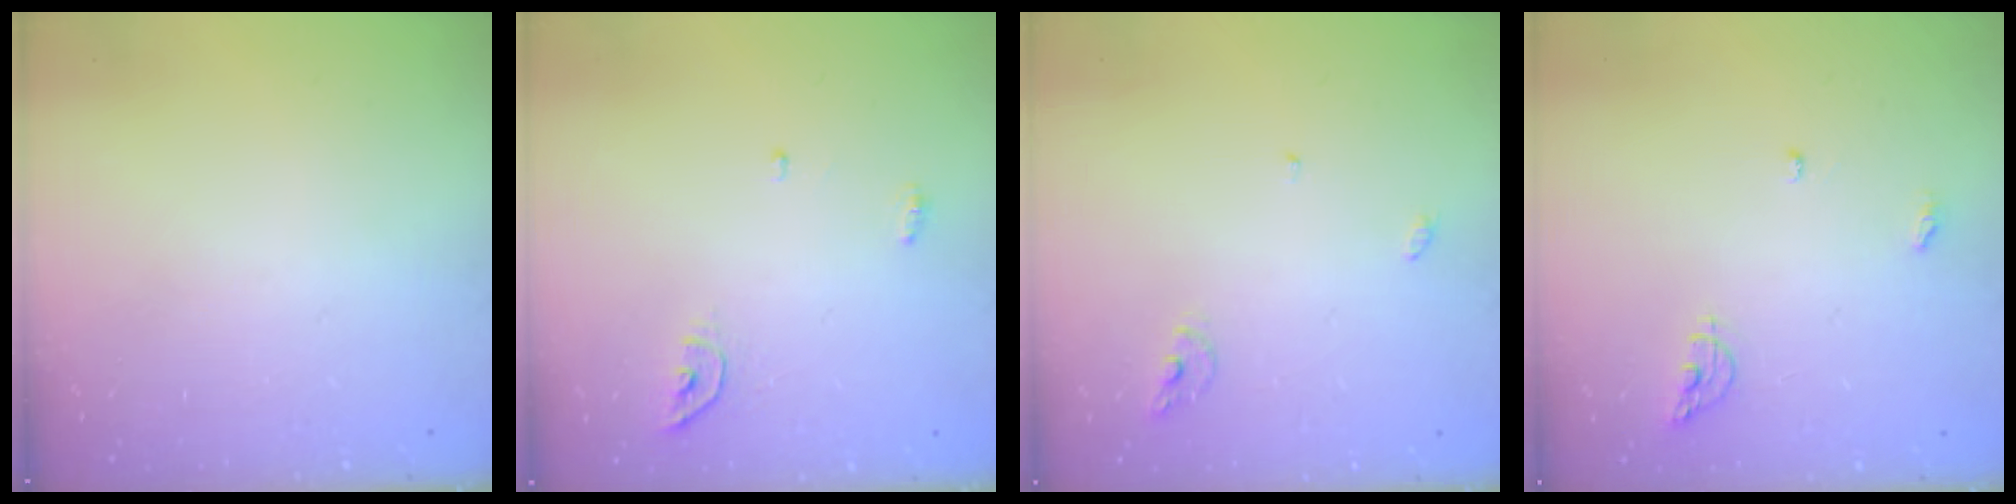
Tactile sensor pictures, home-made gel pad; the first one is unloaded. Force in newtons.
{"total": 4.5, "press": 4.5, "slide": 0.2}
{"total": 4.9, "press": 4.9, "slide": 0.4}
{"total": 6.5, "press": 6.5, "slide": 0.5}